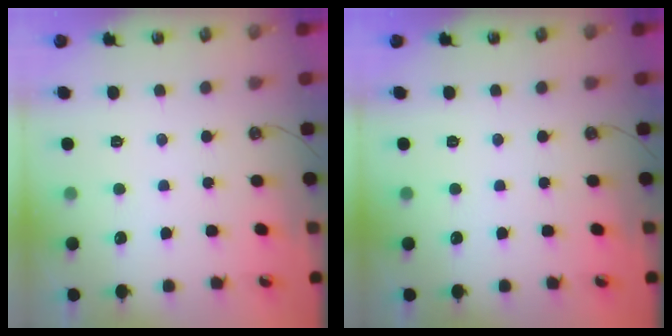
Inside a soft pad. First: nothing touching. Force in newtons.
{"total": 0.0}